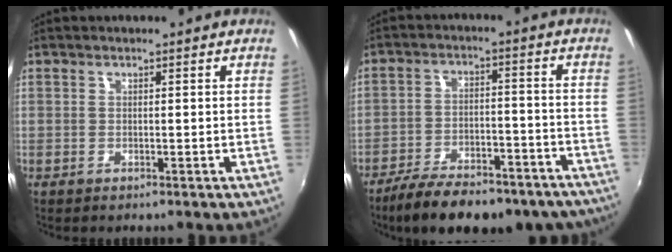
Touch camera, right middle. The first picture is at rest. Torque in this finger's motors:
{"motor_torque": [1.00, -1.14, 0.13, 0.09]}